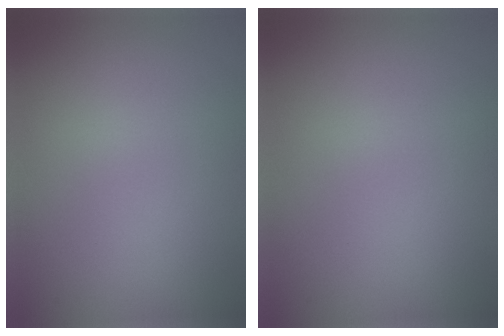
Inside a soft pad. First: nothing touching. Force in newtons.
{"total": 0.0}